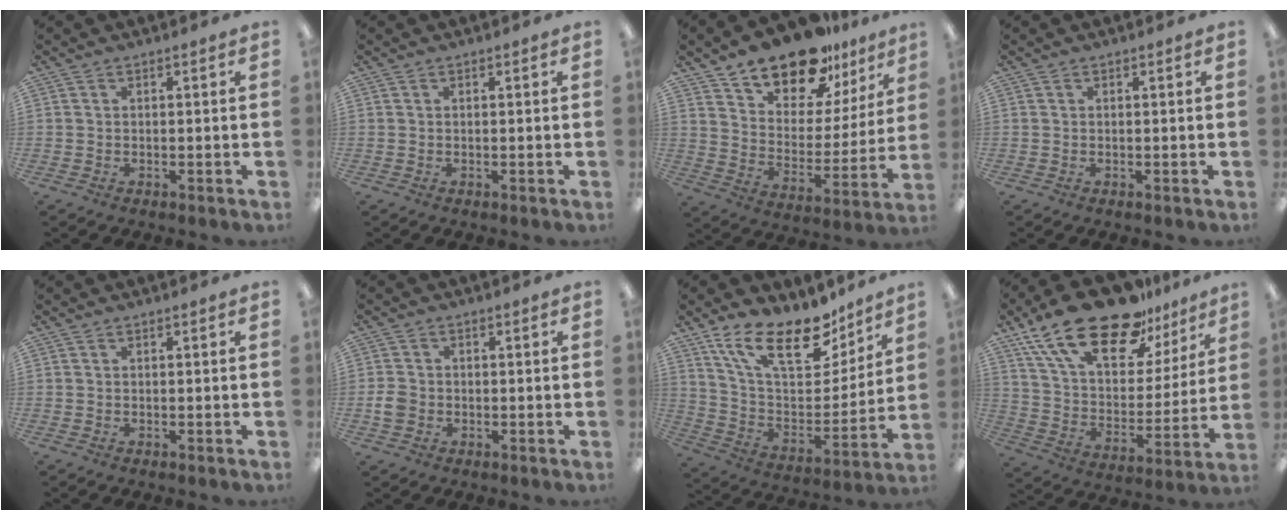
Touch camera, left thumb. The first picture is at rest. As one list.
[{"total": 0.0}, {"total": 17.1, "force": [14.4, 7.2, 5.5], "torque": [-0.102, -0.109, 0.259]}, {"total": 0.0}, {"total": 0.0}, {"total": 3.6, "force": [-0.6, 3.0, 1.8], "torque": [-0.035, 0.005, -0.012]}, {"total": 21.0, "force": [14.9, 8.8, 11.9], "torque": [-0.211, -0.087, 0.264]}, {"total": 23.5, "force": [16.7, 10.1, 13.0], "torque": [-0.243, -0.108, 0.294]}]